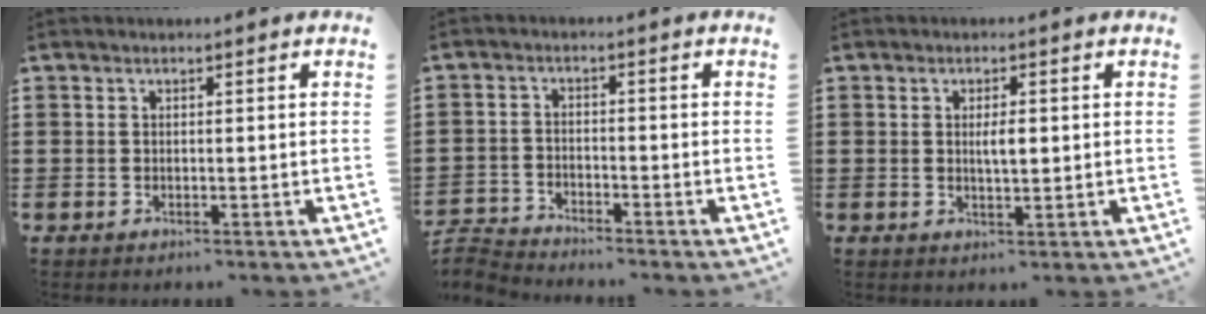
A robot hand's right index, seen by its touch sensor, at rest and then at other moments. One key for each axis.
{"total": 3.4, "fx": -3.3, "fy": 0.3, "fz": -0.1, "tx": -0.013, "ty": -0.002, "tz": -0.075}
{"total": 2.7, "fx": 0.3, "fy": 0.8, "fz": 2.6, "tx": -0.051, "ty": 0.001, "tz": 0.003}